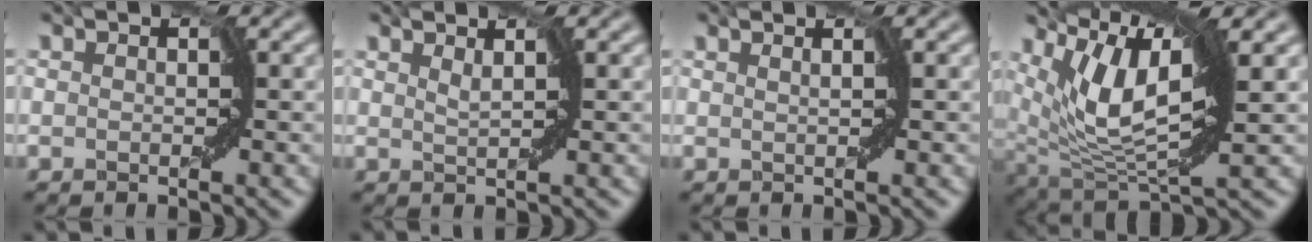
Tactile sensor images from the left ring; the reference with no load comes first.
{"total": 1.1, "force": [1.0, -0.2, 0.5], "torque": [-0.017, 0.002, 0.020]}
{"total": 1.0, "force": [0.7, -0.3, 0.6], "torque": [-0.015, 0.002, 0.009]}
{"total": 8.9, "force": [4.1, 2.6, 7.5], "torque": [-0.154, 0.000, 0.077]}